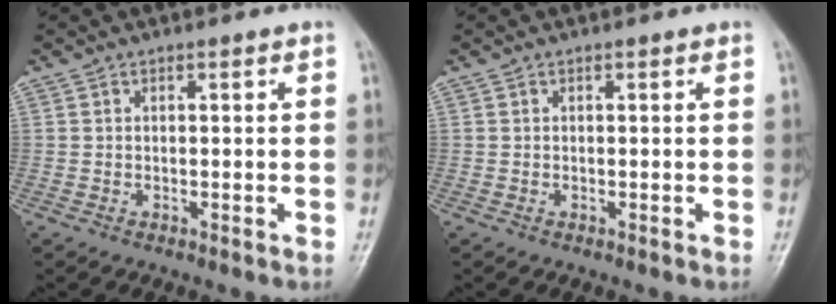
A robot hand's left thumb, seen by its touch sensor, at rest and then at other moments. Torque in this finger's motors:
{"motor_torque": [-0.05, 0.00, 0.01, 0.05, 0.00]}